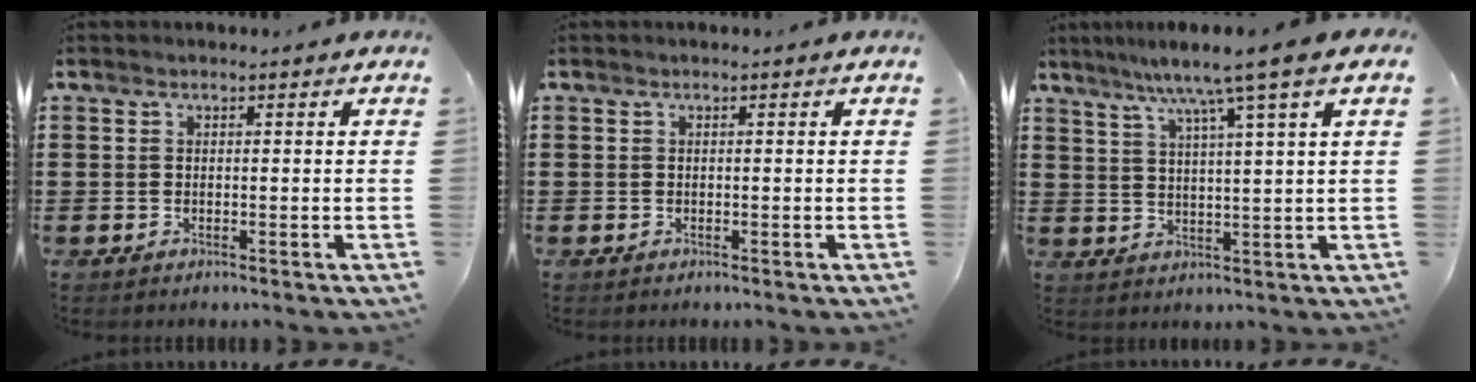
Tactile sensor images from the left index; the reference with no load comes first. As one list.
[{"total": 0.0}, {"total": 7.4, "force": [5.0, -0.6, 5.4], "torque": [-0.120, -0.012, 0.080]}]